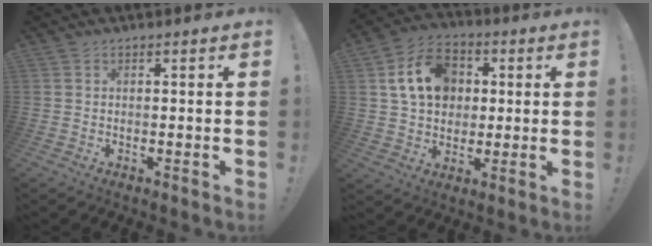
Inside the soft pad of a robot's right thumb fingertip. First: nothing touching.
{"total": 15.6, "force": [3.8, 12.1, 9.0], "torque": [-0.140, 0.003, 0.080]}